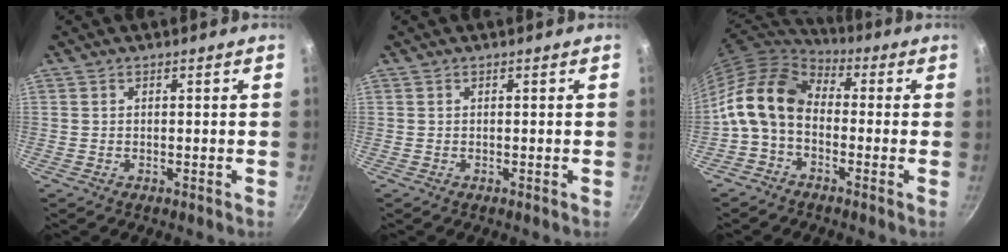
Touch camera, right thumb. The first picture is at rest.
{"total": 0.0}
{"total": 12.4, "force": [-1.7, 8.5, 8.8], "torque": [-0.155, 0.042, -0.054]}